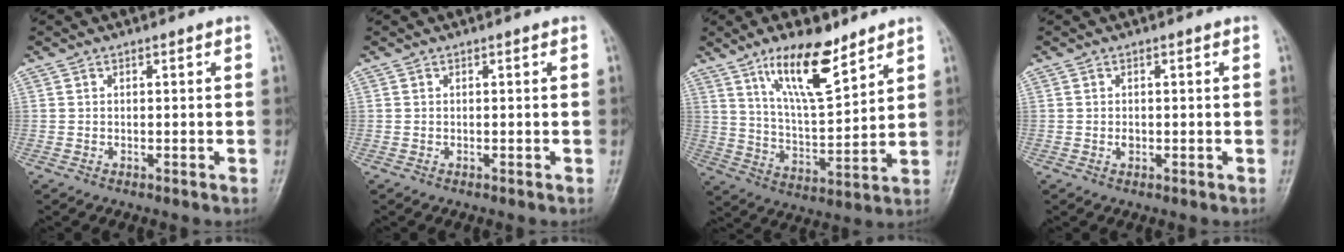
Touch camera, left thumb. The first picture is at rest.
{"total": 0.0}
{"total": 13.6, "force": [9.0, 4.1, 9.3], "torque": [-0.140, -0.057, 0.166]}
{"total": 1.0, "force": [-0.1, 0.8, 0.7], "torque": [-0.007, 0.001, -0.001]}